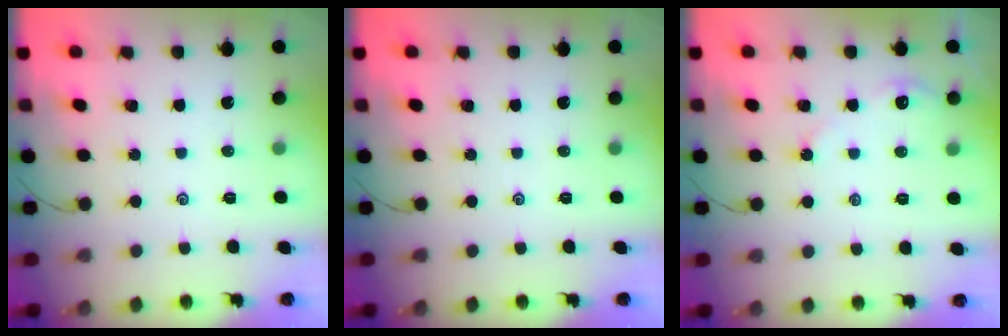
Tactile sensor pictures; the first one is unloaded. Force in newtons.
{"total": 0.0}
{"total": 3.6, "press": 3.6, "slide": 0.3}